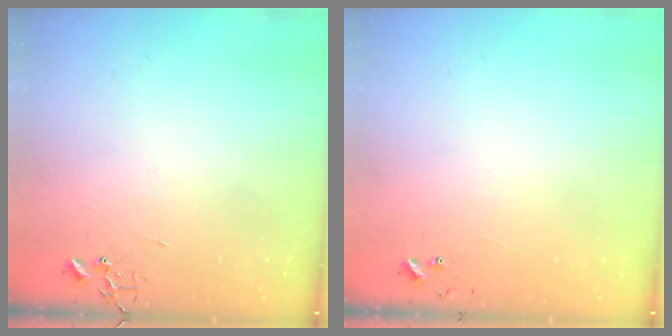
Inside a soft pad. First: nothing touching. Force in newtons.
{"total": 4.7, "press": 4.7, "slide": 0.5}